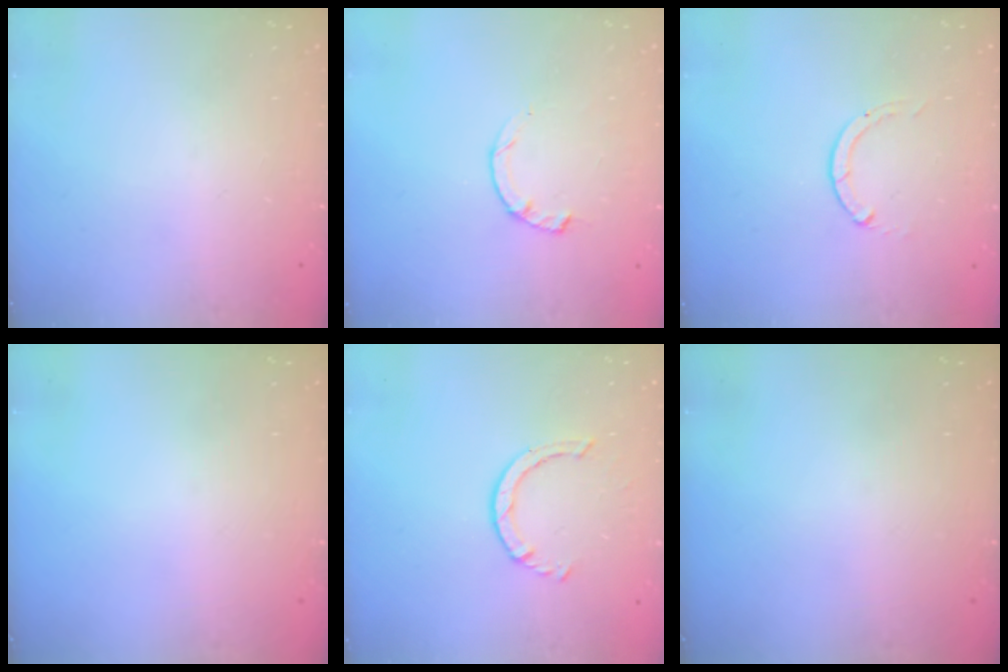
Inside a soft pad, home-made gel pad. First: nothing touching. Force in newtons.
{"total": 2.3, "press": 2.3, "slide": 0.4}
{"total": 0.0}
{"total": 0.0}
{"total": 2.2, "press": 2.2, "slide": 0.4}
{"total": 0.0}